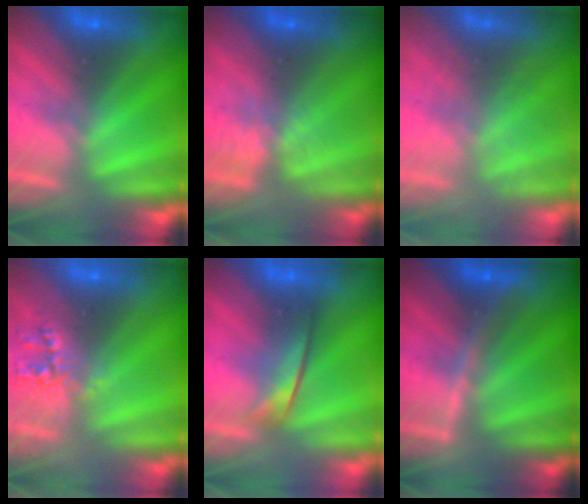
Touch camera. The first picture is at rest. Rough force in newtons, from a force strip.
{"total": 4.0}
{"total": 2.2}
{"total": 2.3}
{"total": 2.0}
{"total": 3.1}